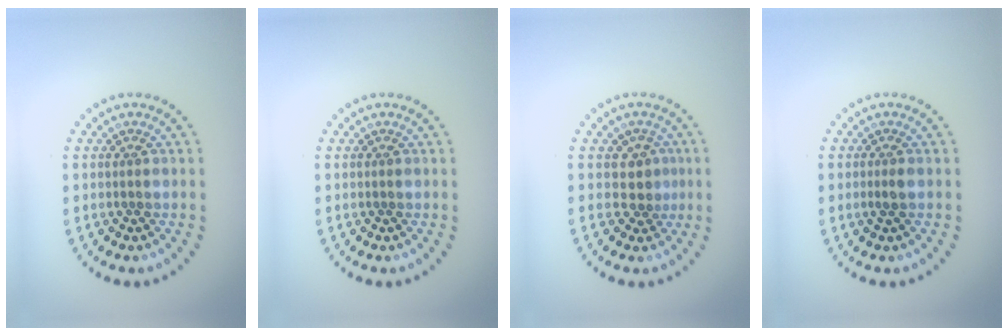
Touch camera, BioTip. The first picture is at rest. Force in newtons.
{"total": 0.0}
{"total": 1.8, "press": 1.5, "slide": 1.0}
{"total": 0.9, "press": 0.8, "slide": 0.5}